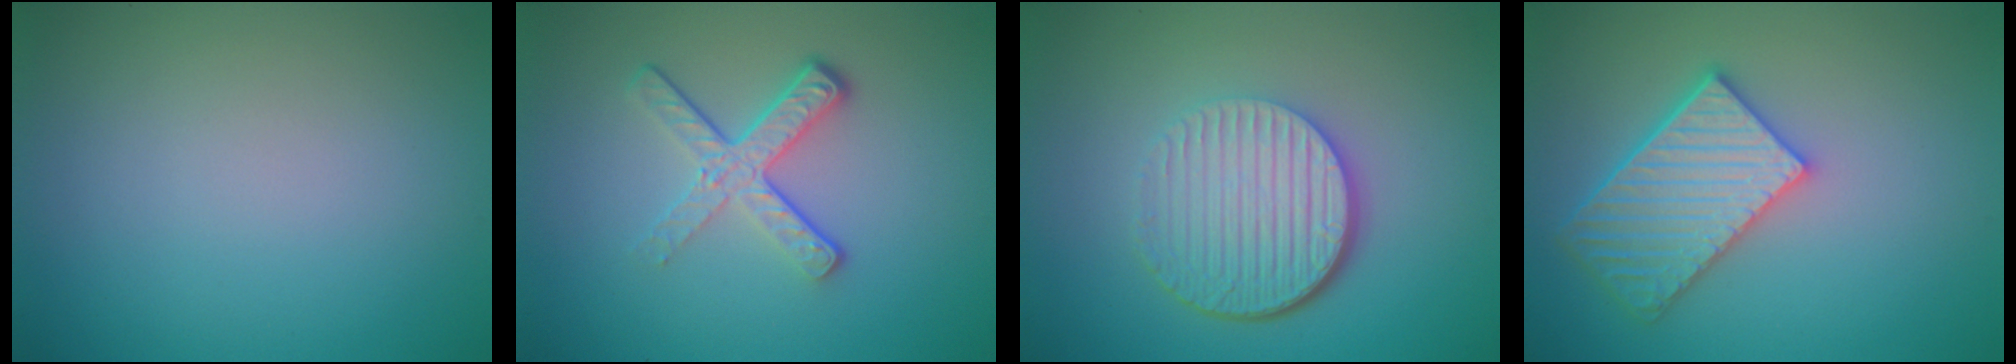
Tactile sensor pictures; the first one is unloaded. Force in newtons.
{"total": 4.1, "press": 2.7, "slide": 3.1}
{"total": 6.1, "press": 4.2, "slide": 4.4}
{"total": 5.2, "press": 4.6, "slide": 2.4}